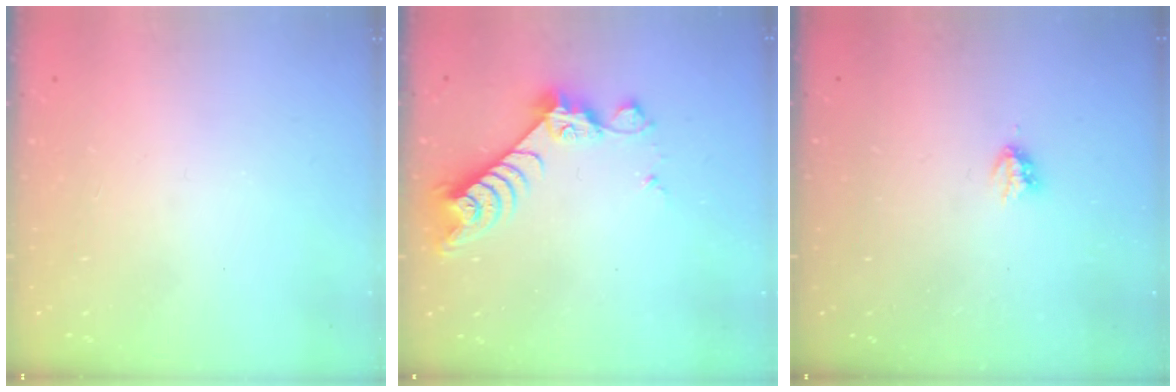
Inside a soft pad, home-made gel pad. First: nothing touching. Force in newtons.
{"total": 8.1, "press": 8.1, "slide": 0.7}
{"total": 2.9, "press": 2.9, "slide": 0.5}